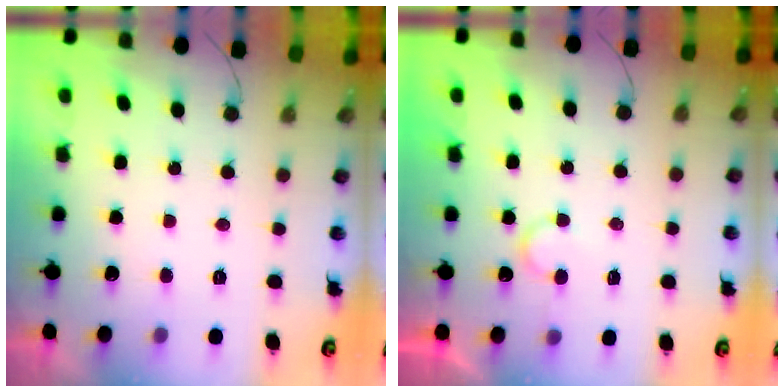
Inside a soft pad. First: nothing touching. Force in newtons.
{"total": 5.8, "press": 5.8, "slide": 0.1}